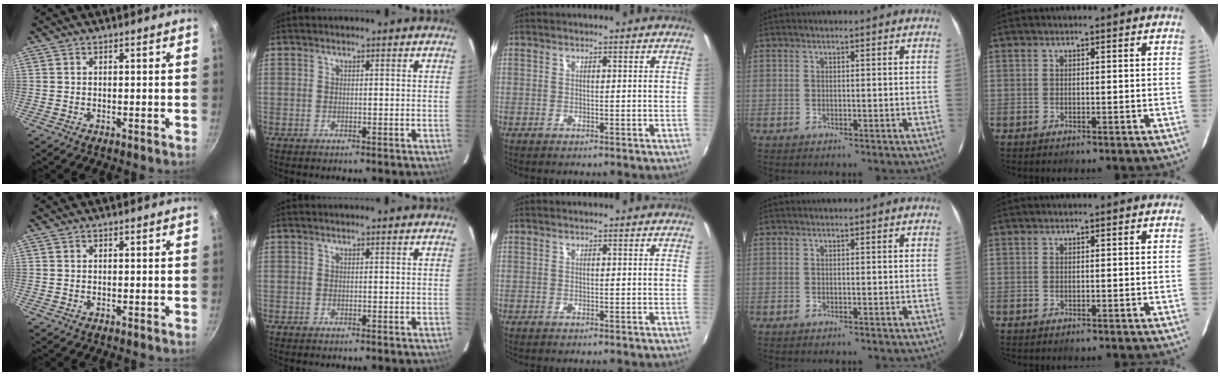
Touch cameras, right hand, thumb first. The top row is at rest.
{}